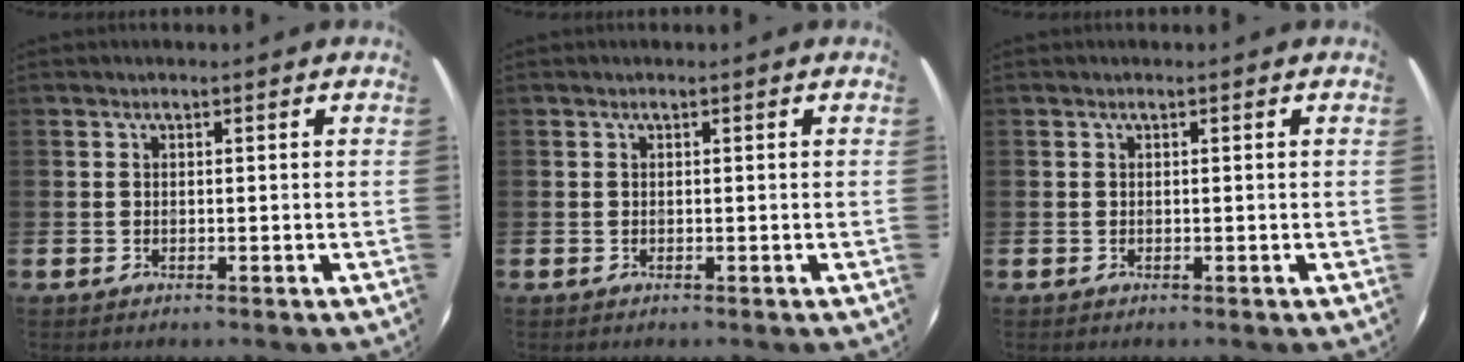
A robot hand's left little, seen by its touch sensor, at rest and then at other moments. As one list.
[{"total": 0.0}, {"total": 0.0}]